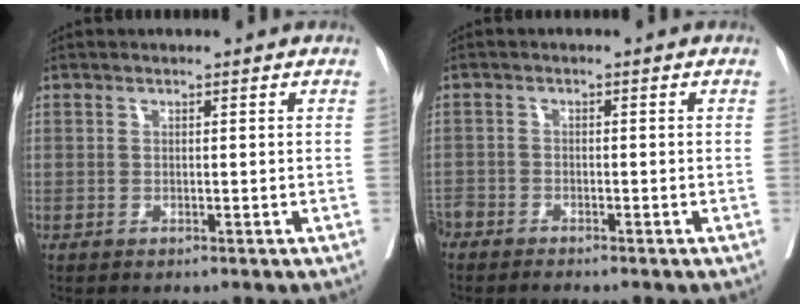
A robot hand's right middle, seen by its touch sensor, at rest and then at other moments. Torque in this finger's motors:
{"motor_torque": [1.03, -1.02, 0.49, 0.21]}